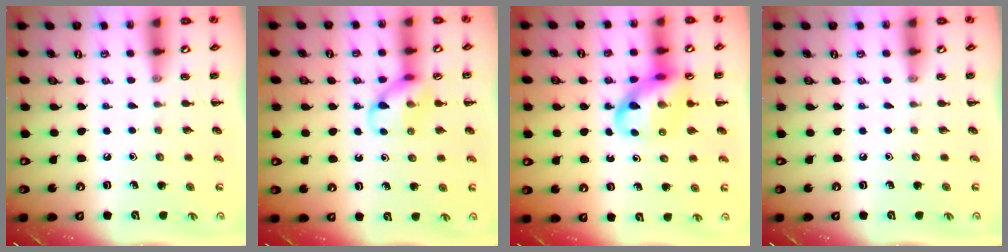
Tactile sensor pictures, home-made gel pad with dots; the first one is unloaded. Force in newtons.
{"total": 11.7, "press": 11.6, "slide": 1.1}
{"total": 13.2, "press": 12.8, "slide": 3.3}
{"total": 0.0}